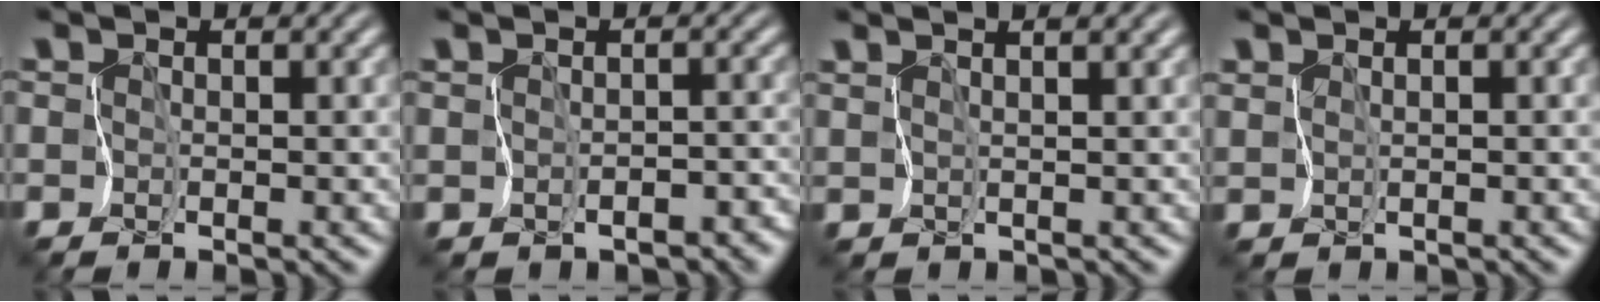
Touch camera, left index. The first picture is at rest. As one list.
[{"total": 2.6, "force": [-1.9, 1.6, 0.6], "torque": [0.016, -0.013, -0.015]}, {"total": 1.8, "force": [1.7, -0.7, 0.3], "torque": [-0.004, -0.009, 0.033]}, {"total": 1.3, "force": [1.2, 0.4, 0.0], "torque": [0.006, 0.002, 0.014]}]